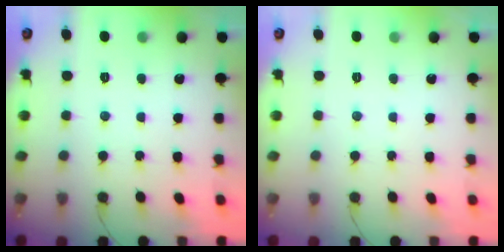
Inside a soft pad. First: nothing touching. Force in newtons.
{"total": 0.0}